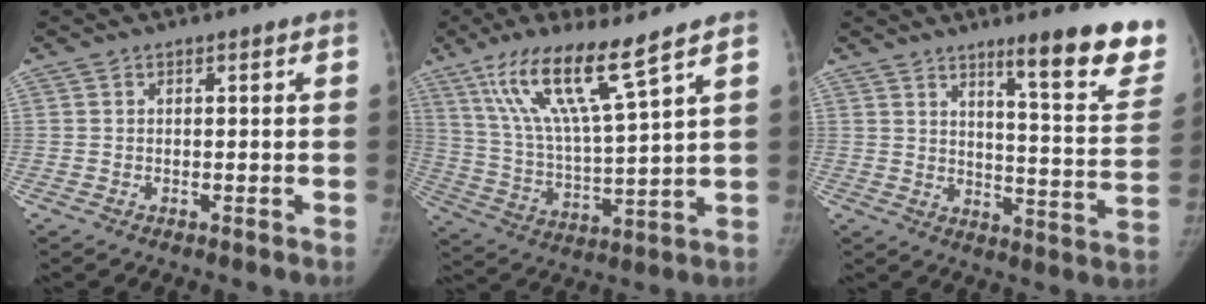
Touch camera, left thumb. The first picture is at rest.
{"total": 15.4, "force": [9.8, 1.5, 11.8], "torque": [-0.222, -0.048, 0.196]}
{"total": 17.1, "force": [11.6, 2.5, 12.3], "torque": [-0.119, -0.086, 0.162]}